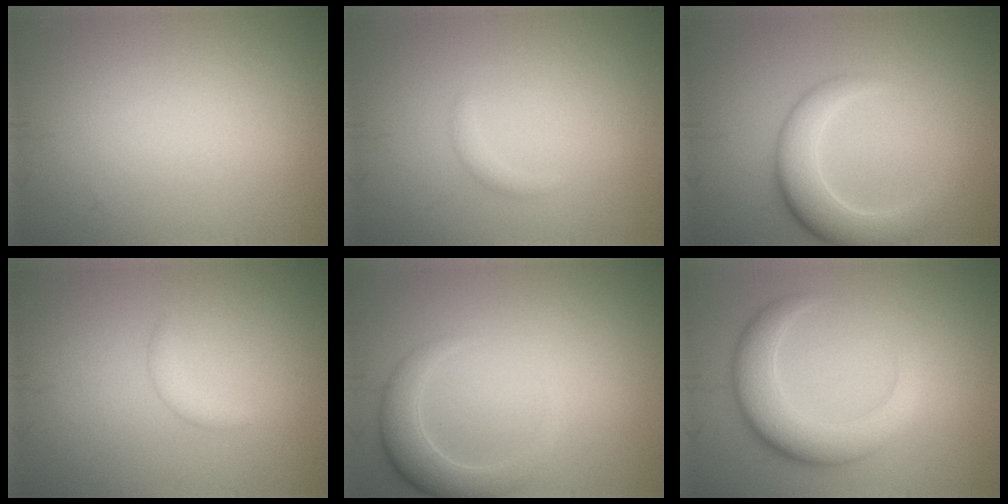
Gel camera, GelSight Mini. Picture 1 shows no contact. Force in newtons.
{"total": 0.9, "press": 0.9, "slide": 0.2}
{"total": 4.8, "press": 4.7, "slide": 0.2}
{"total": 1.1, "press": 1.1, "slide": 0.1}
{"total": 3.2, "press": 3.2, "slide": 0.2}
{"total": 5.3, "press": 5.3, "slide": 0.2}